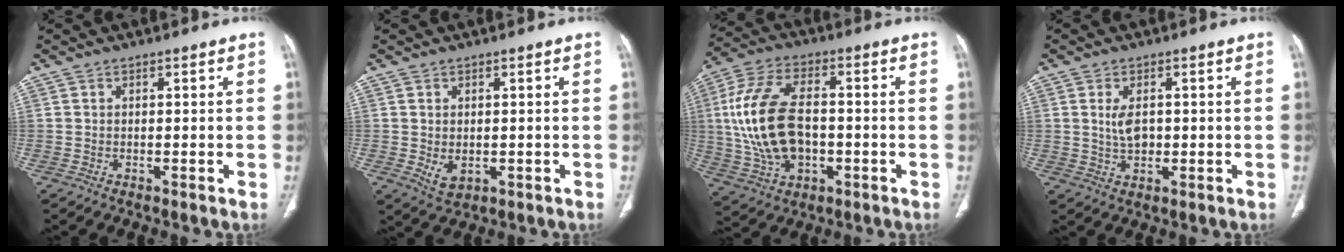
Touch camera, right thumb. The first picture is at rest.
{"total": 3.6, "force": [-0.4, 2.4, 2.6], "torque": [-0.042, -0.007, 0.007]}
{"total": 17.3, "force": [-0.6, 10.3, 13.9], "torque": [-0.280, 0.017, -0.002]}
{"total": 3.9, "force": [0.5, 2.3, 3.1], "torque": [-0.057, -0.004, 0.015]}